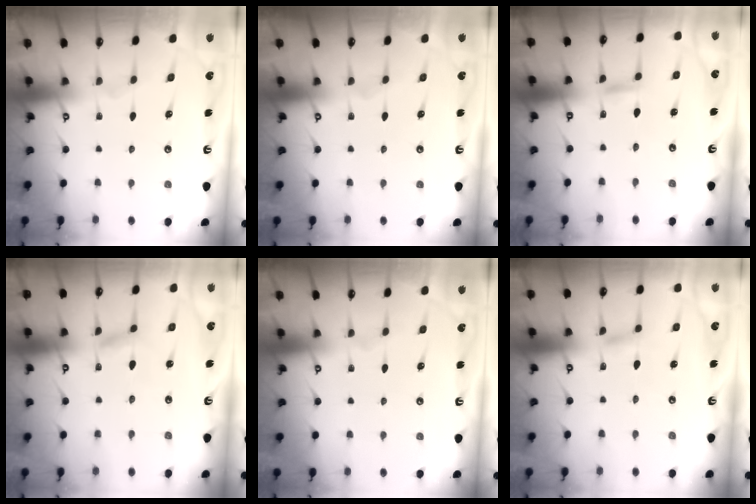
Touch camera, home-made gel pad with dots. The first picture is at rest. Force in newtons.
{"total": 0.0}
{"total": 2.8, "press": 2.8, "slide": 0.3}
{"total": 2.8, "press": 2.8, "slide": 0.1}
{"total": 0.0}
{"total": 2.1, "press": 2.1, "slide": 0.2}